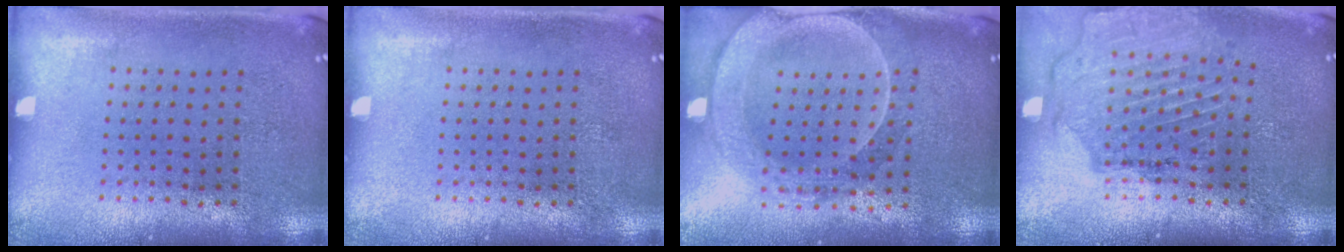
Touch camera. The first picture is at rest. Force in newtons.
{"total": 0.0}
{"total": 2.3, "press": 2.1, "slide": 1.0}
{"total": 1.6, "press": 1.6, "slide": 0.2}